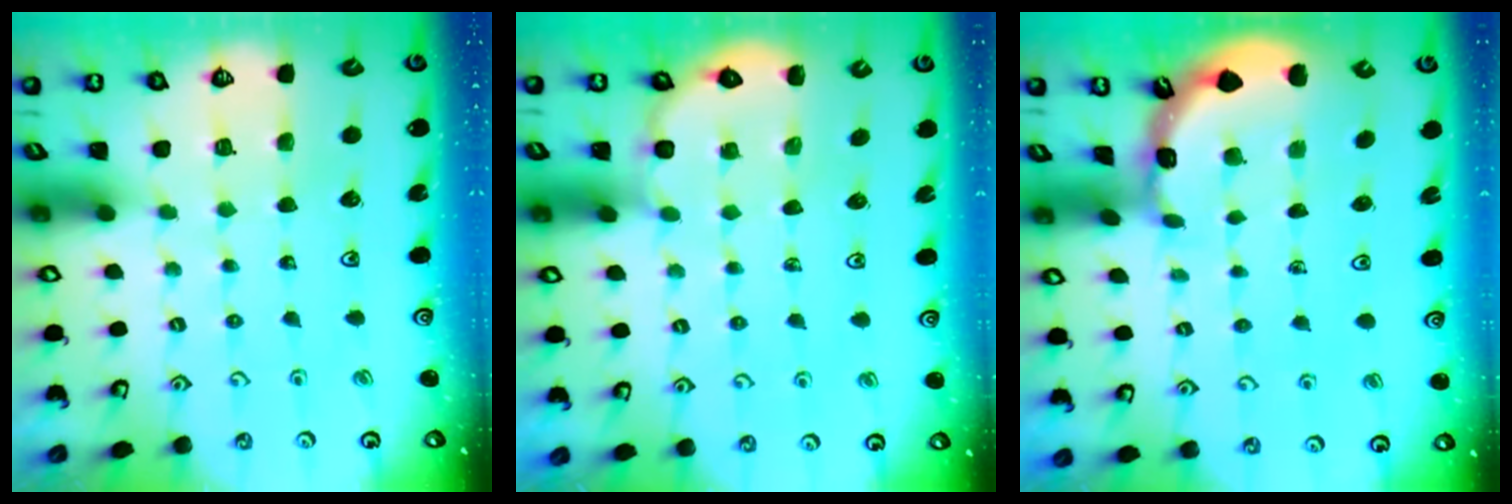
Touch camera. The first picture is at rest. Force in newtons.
{"total": 2.7, "press": 2.7, "slide": 0.3}
{"total": 1.9, "press": 1.9, "slide": 0.1}